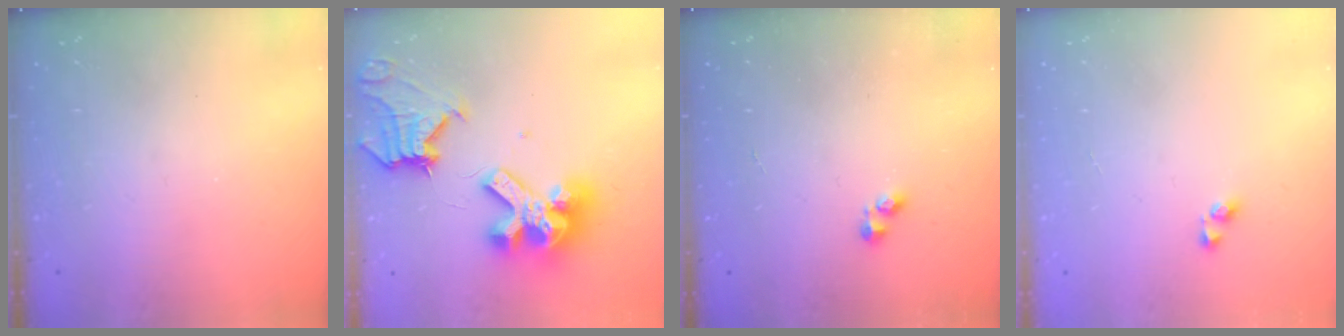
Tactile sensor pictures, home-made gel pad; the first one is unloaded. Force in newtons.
{"total": 17.9, "press": 17.8, "slide": 2.2}
{"total": 2.3, "press": 2.2, "slide": 0.3}
{"total": 2.9, "press": 2.9, "slide": 0.3}